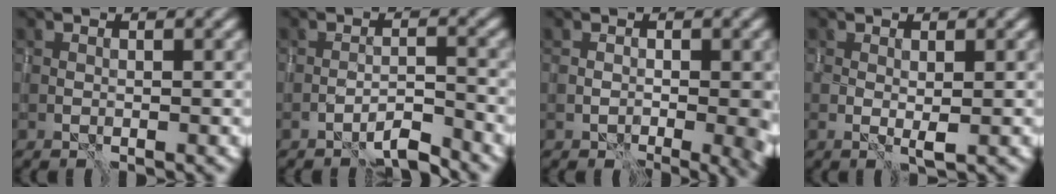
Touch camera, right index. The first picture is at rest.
{"total": 2.3, "force": [-2.1, 0.1, 1.0], "torque": [-0.012, 0.008, -0.041]}
{"total": 4.4, "force": [-0.9, 1.9, 3.9], "torque": [-0.051, -0.012, -0.007]}
{"total": 1.3, "force": [0.1, 0.1, 1.3], "torque": [-0.025, -0.002, 0.000]}